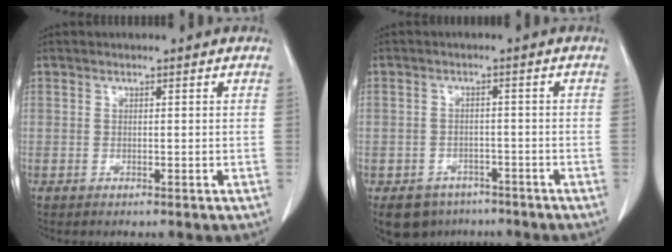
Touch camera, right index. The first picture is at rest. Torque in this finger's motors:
{"motor_torque": [-0.15, -0.19, -0.51, -0.10]}